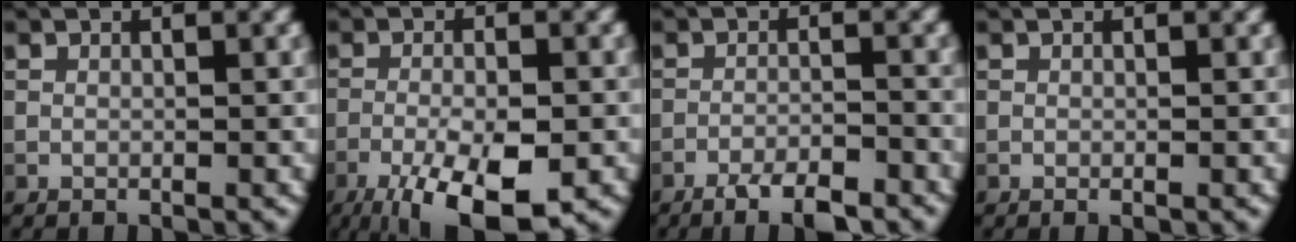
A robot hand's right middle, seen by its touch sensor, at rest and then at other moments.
{"total": 9.0, "force": [-5.0, 2.8, 7.0], "torque": [-0.130, -0.016, -0.085]}
{"total": 4.4, "force": [-3.4, 0.9, 2.6], "torque": [-0.044, -0.007, -0.057]}
{"total": 0.0}